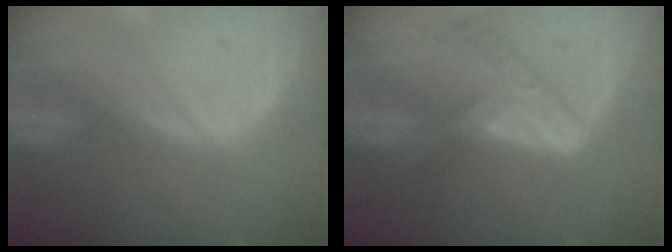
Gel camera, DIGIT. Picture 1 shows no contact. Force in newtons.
{"total": 7.2, "press": 6.1, "slide": 3.9}